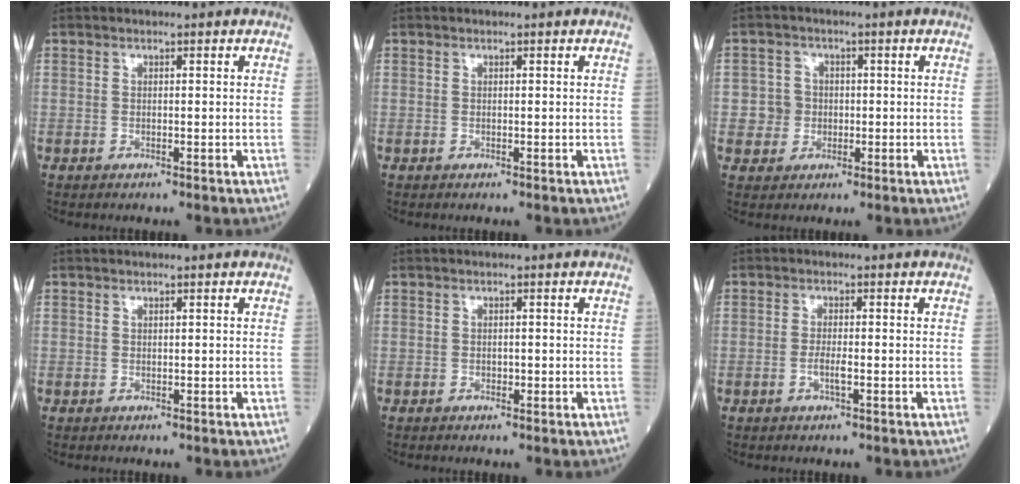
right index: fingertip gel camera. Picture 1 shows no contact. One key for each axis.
{"total": 0.0}
{"total": 3.7, "fx": -0.4, "fy": 3.7, "fz": 0.4, "tx": 0.000, "ty": 0.010, "tz": -0.007}
{"total": 0.0}
{"total": 0.7, "fx": -0.3, "fy": 0.4, "fz": 0.5, "tx": -0.010, "ty": 0.000, "tz": -0.004}
{"total": 1.9, "fx": -0.7, "fy": 0.2, "fz": 1.8, "tx": -0.038, "ty": -0.002, "tz": -0.014}